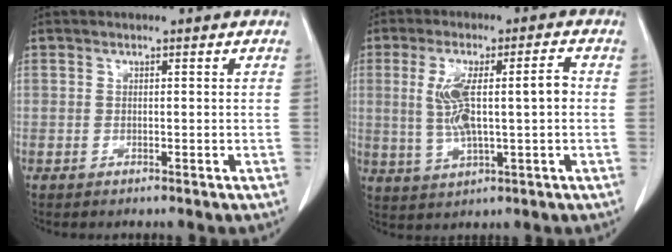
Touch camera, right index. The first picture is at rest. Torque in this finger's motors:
{"motor_torque": [0.27, 0.12, 0.21, 0.14]}